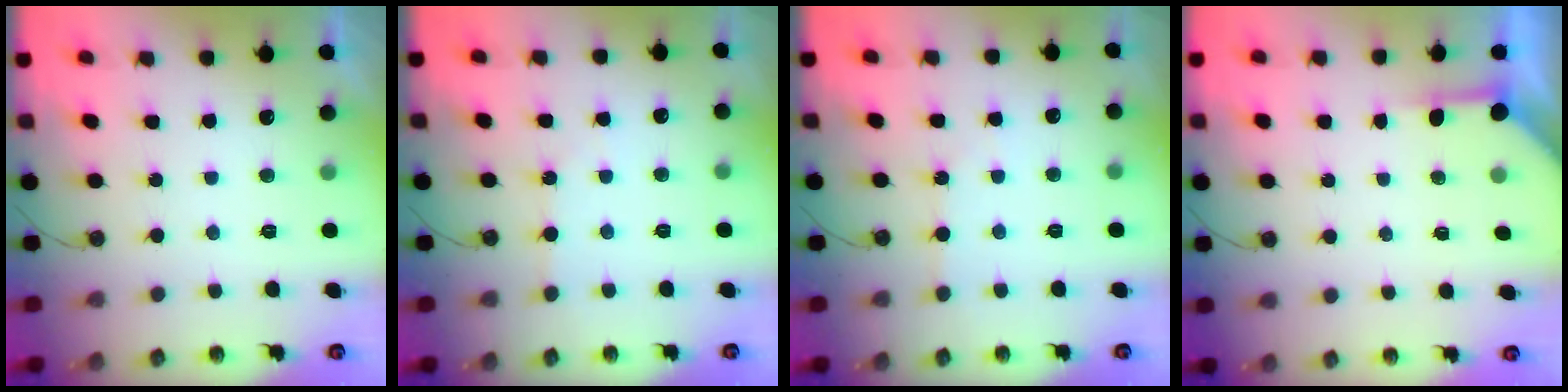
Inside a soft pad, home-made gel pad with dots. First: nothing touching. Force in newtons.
{"total": 2.2, "press": 2.2, "slide": 0.3}
{"total": 2.2, "press": 2.2, "slide": 0.3}
{"total": 3.9, "press": 3.9, "slide": 0.5}